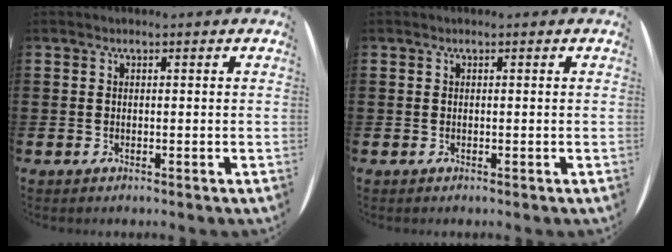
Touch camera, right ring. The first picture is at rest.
{"total": 0.0}